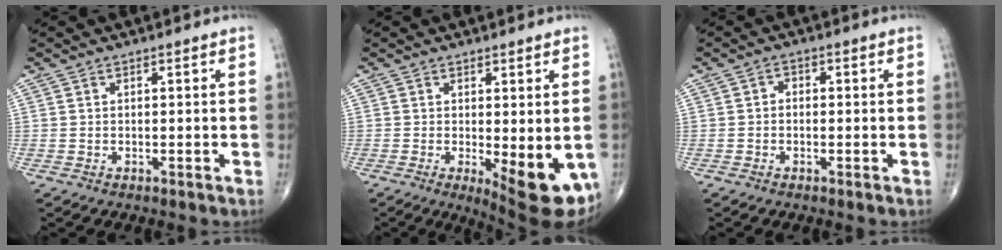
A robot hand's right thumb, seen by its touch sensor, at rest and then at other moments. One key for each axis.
{"total": 11.1, "fx": -2.8, "fy": 3.7, "fz": 10.1, "tx": -0.122, "ty": -0.023, "tz": -0.026}
{"total": 1.4, "fx": -0.3, "fy": 1.1, "fz": 0.7, "tx": 0.003, "ty": 0.007, "tz": -0.012}